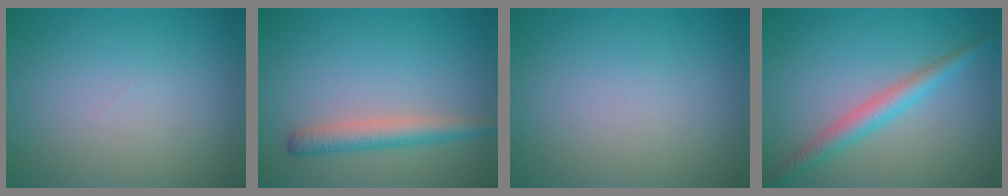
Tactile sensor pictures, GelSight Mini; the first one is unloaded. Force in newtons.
{"total": 2.8, "press": 2.8, "slide": 0.1}
{"total": 0.0}
{"total": 2.9, "press": 2.9, "slide": 0.1}